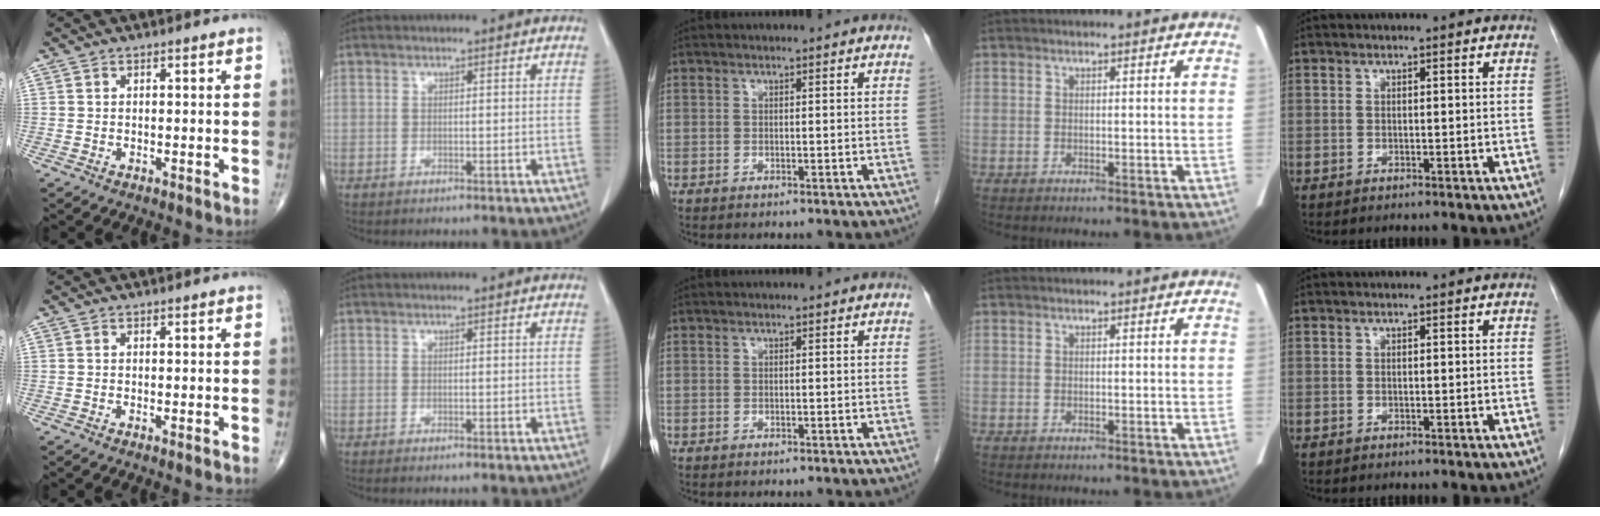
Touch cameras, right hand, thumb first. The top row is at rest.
{"thumb": {"total": 0.6, "force": [-0.4, 0.0, 0.5], "torque": [-0.012, -0.002, -0.007]}, "index": {"total": 0.6, "force": [-0.5, -0.1, 0.3], "torque": [-0.006, -0.001, -0.009]}}